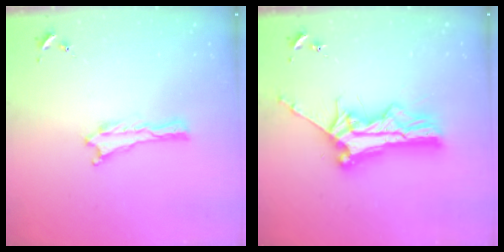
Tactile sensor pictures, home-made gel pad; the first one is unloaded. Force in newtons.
{"total": 10.4, "press": 10.4, "slide": 1.0}